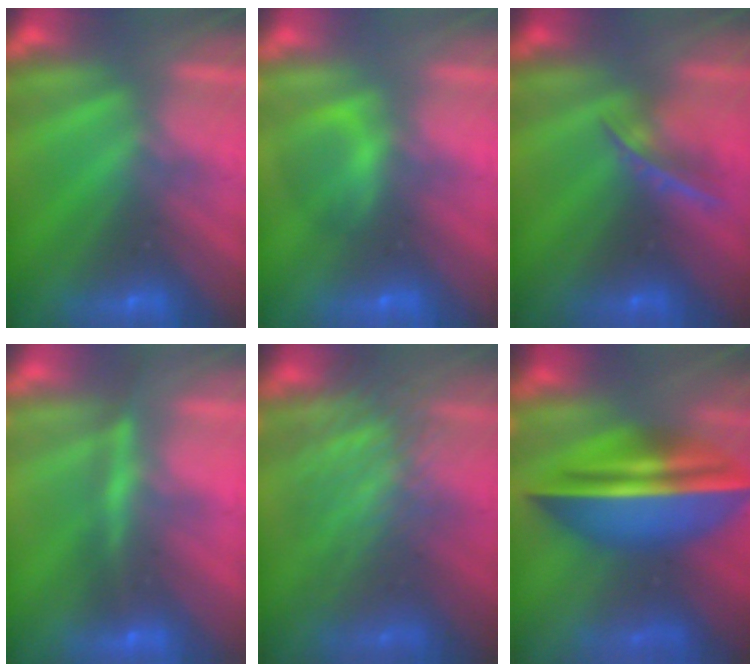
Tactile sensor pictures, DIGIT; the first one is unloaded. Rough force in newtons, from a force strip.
{"total": 2.2}
{"total": 4.6}
{"total": 4.6}
{"total": 2.9}
{"total": 7.3}